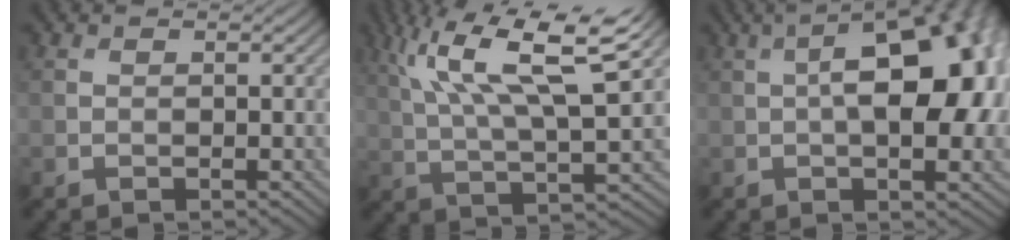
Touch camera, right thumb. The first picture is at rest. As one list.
[{"total": 14.6, "force": [6.4, 4.0, 12.5], "torque": [-0.253, 0.009, 0.119]}, {"total": 16.0, "force": [0.9, 7.8, 13.9], "torque": [-0.168, 0.026, -0.006]}]